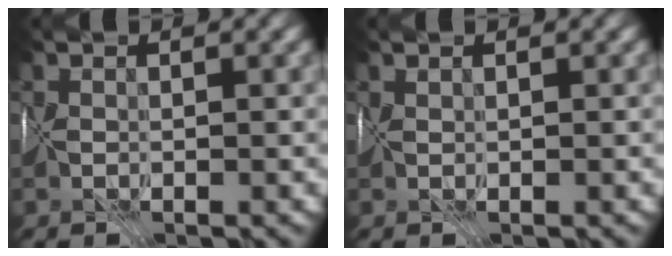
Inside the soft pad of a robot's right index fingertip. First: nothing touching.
{"total": 0.6, "force": [0.5, 0.1, 0.3], "torque": [-0.014, 0.001, 0.014]}